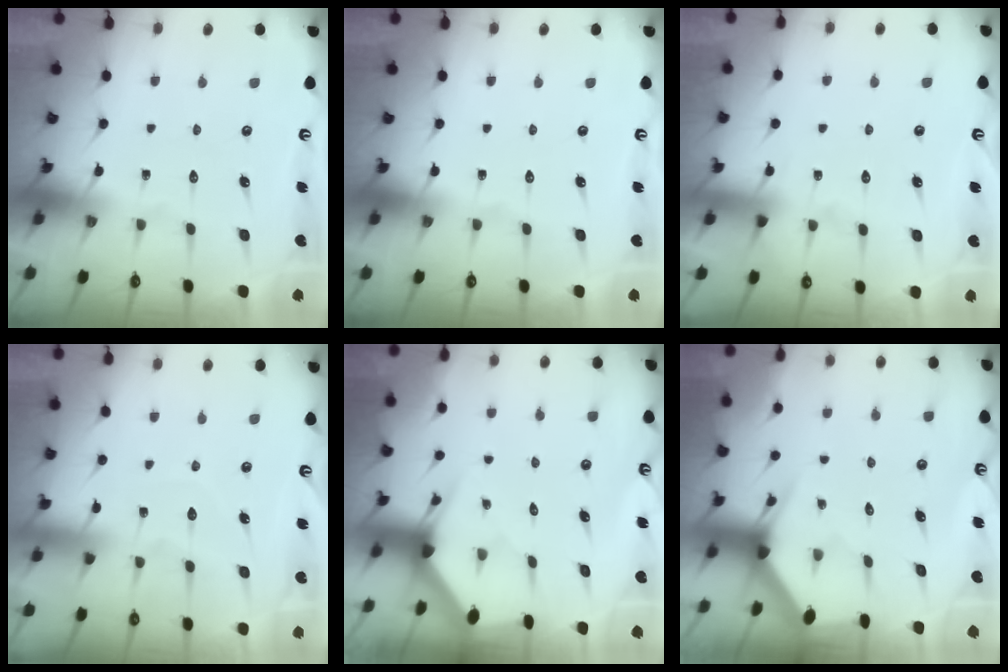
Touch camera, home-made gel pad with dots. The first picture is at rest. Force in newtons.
{"total": 0.0}
{"total": 2.9, "press": 2.9, "slide": 0.4}
{"total": 5.0, "press": 5.0, "slide": 0.4}
{"total": 2.9, "press": 2.9, "slide": 0.1}
{"total": 3.1, "press": 3.1, "slide": 0.1}